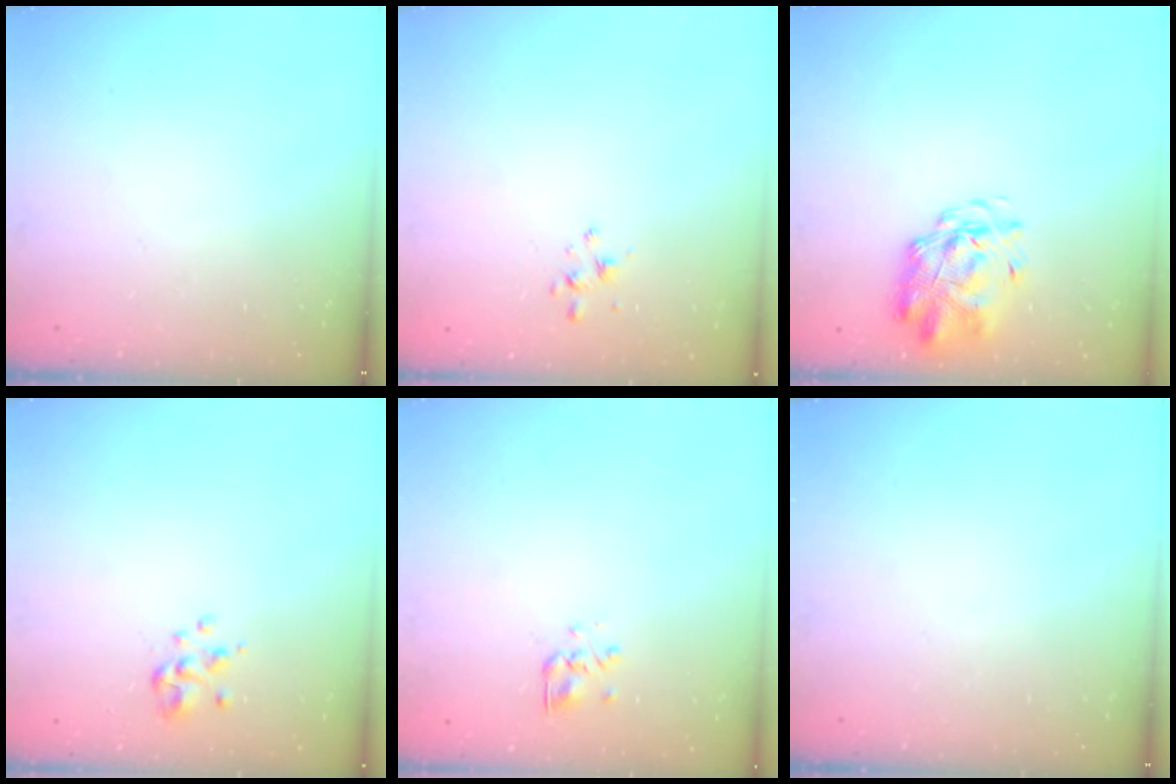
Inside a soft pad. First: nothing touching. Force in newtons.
{"total": 2.0, "press": 1.9, "slide": 0.6}
{"total": 2.9, "press": 2.8, "slide": 0.7}
{"total": 2.9, "press": 2.8, "slide": 0.9}
{"total": 2.9, "press": 2.6, "slide": 1.3}
{"total": 0.0}